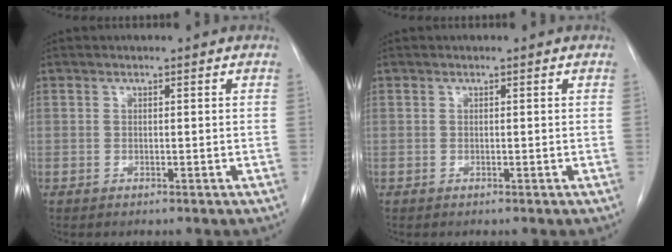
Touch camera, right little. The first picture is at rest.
{"total": 0.0}